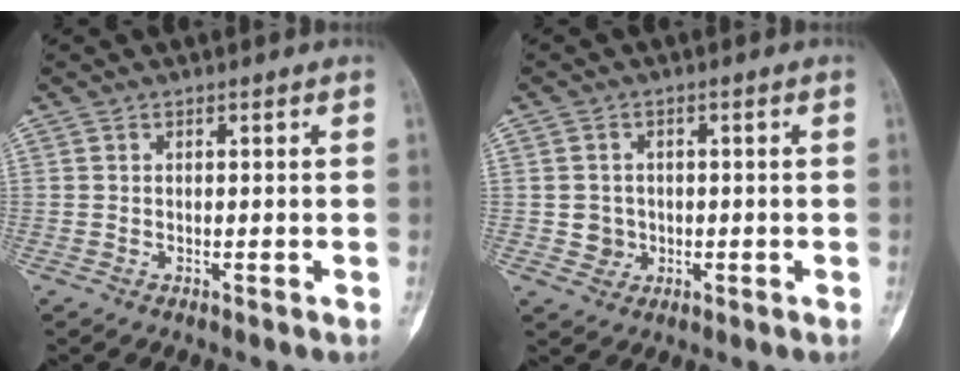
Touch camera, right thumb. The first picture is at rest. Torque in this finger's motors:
{"motor_torque": [-0.11, 0.02, -0.09, 0.42, -0.11]}